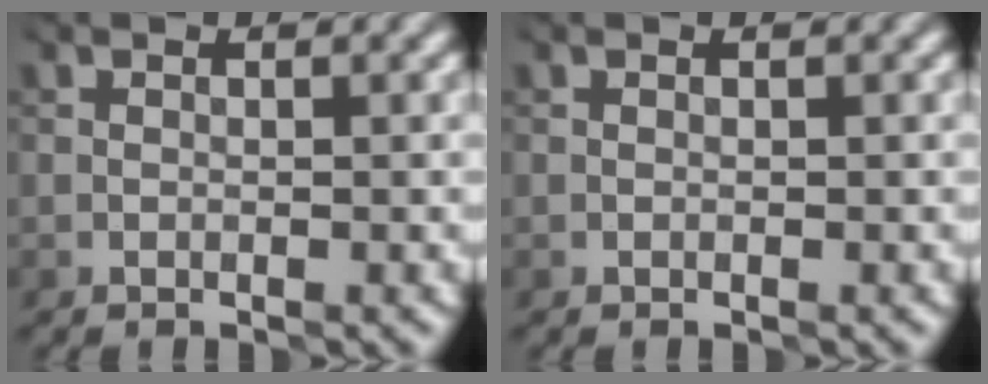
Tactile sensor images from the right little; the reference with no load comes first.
{"total": 0.0}